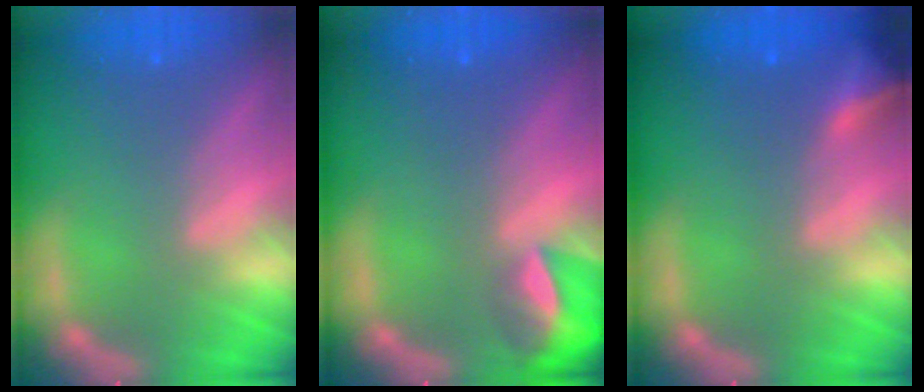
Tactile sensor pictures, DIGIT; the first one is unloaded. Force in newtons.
{"total": 6.0}
{"total": 2.9}